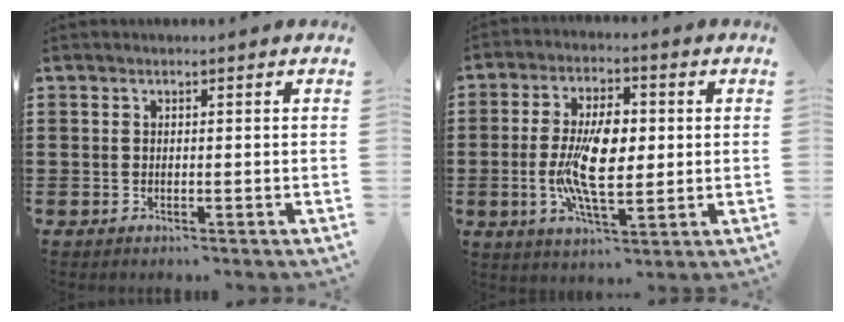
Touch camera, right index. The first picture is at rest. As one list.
[{"total": 10.3, "force": [-0.3, 4.5, 9.2], "torque": [-0.191, 0.004, -0.008]}]